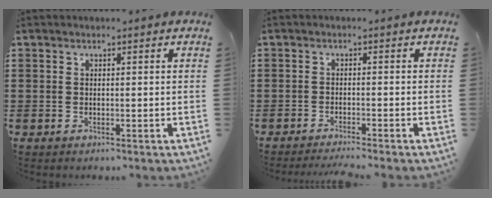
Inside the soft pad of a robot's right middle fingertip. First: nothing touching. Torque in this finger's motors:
{"motor_torque": [0.06, 0.03, 0.02, 0.02]}